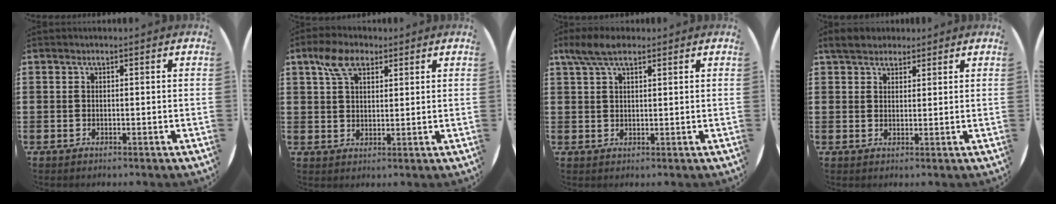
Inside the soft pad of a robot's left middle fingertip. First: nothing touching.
{"total": 5.6, "force": [3.4, 3.1, 3.2], "torque": [-0.065, 0.010, 0.062]}
{"total": 4.1, "force": [2.6, 1.5, 2.7], "torque": [-0.059, 0.007, 0.048]}
{"total": 3.5, "force": [3.1, 1.4, 0.8], "torque": [-0.015, 0.000, 0.058]}